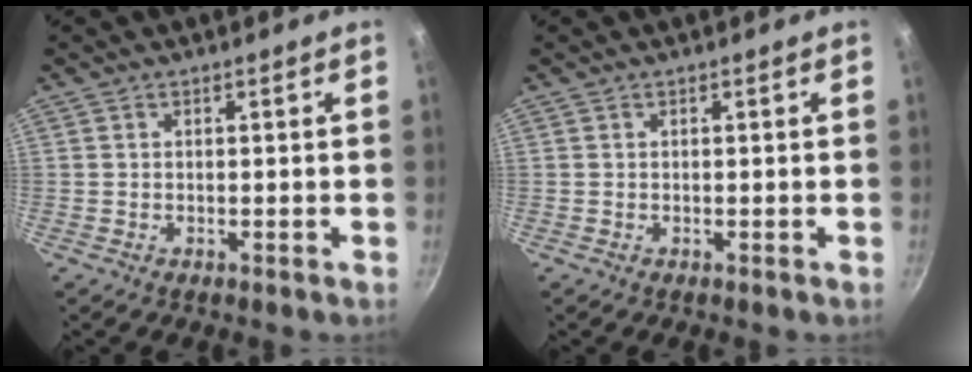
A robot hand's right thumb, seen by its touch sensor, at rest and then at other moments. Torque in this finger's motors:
{"motor_torque": [0.00, 0.01, -0.04, 0.04, 0.00]}